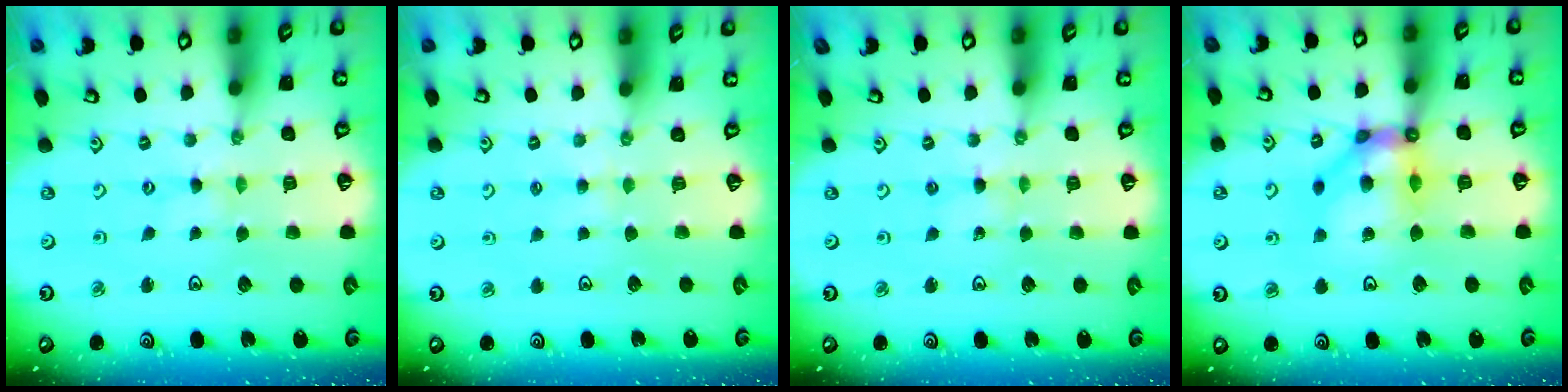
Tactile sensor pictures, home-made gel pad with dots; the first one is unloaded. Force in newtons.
{"total": 1.9, "press": 1.9, "slide": 0.4}
{"total": 3.1, "press": 3.1, "slide": 0.4}
{"total": 11.2, "press": 11.0, "slide": 2.4}